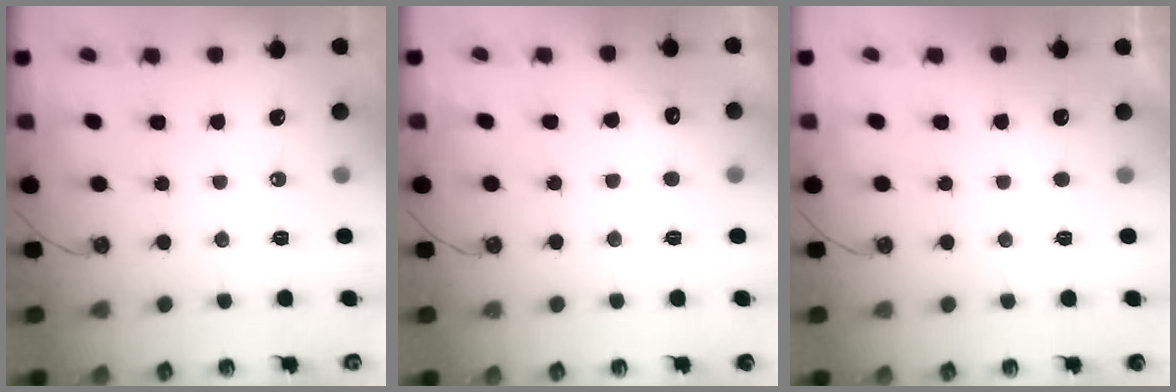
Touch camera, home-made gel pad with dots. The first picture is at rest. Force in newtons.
{"total": 5.7, "press": 5.7, "slide": 0.9}
{"total": 0.7, "press": 0.4, "slide": 0.6}